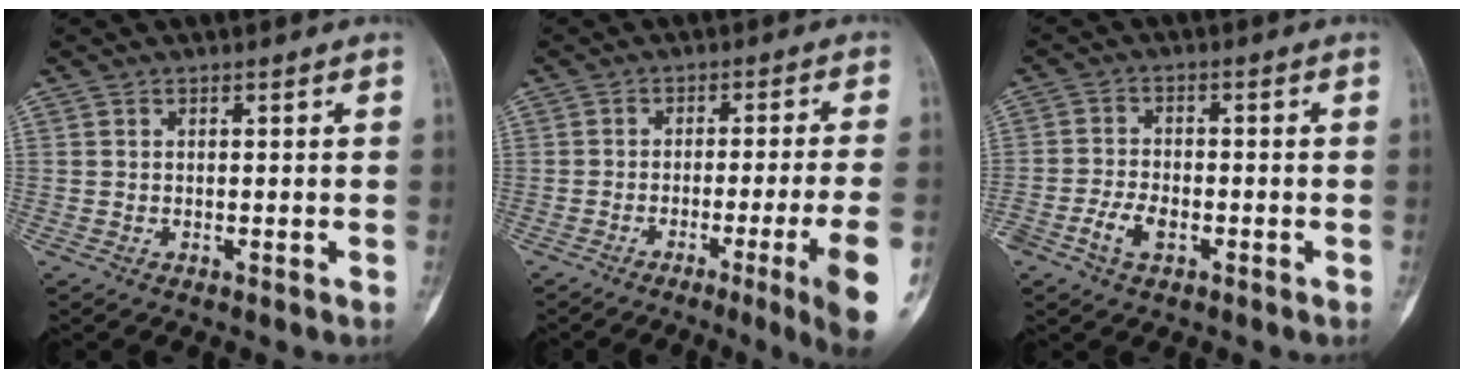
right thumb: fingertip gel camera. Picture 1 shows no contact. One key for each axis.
{"total": 11.8, "fx": -4.8, "fy": -0.3, "fz": 10.8, "tx": -0.155, "ty": -0.002, "tz": -0.068}
{"total": 4.7, "fx": -2.1, "fy": 2.8, "fz": 3.1, "tx": -0.062, "ty": 0.014, "tz": -0.040}